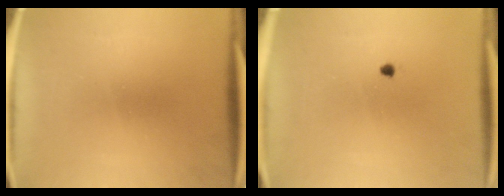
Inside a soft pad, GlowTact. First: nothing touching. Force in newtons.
{"total": 1.0}